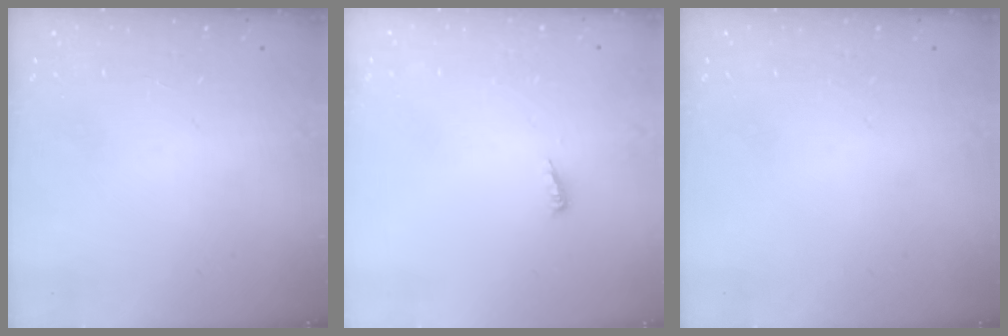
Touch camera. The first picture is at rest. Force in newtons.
{"total": 3.9, "press": 3.9, "slide": 0.4}
{"total": 0.0}